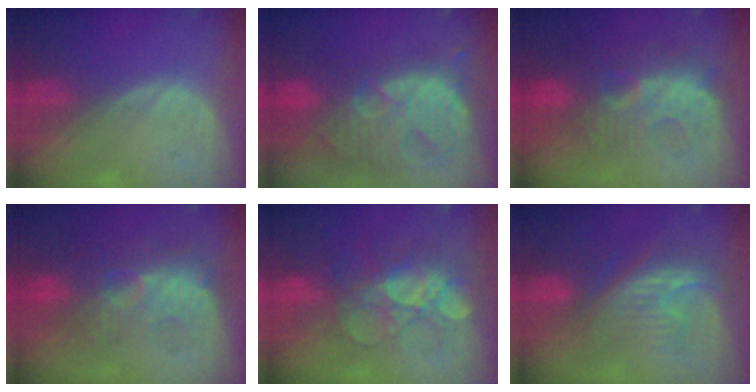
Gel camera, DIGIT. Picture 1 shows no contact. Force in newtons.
{"total": 13.7, "press": 11.6, "slide": 7.3}
{"total": 9.2, "press": 9.0, "slide": 1.9}
{"total": 9.1, "press": 8.7, "slide": 2.6}
{"total": 9.1, "press": 8.6, "slide": 3.1}
{"total": 7.6, "press": 7.4, "slide": 1.7}